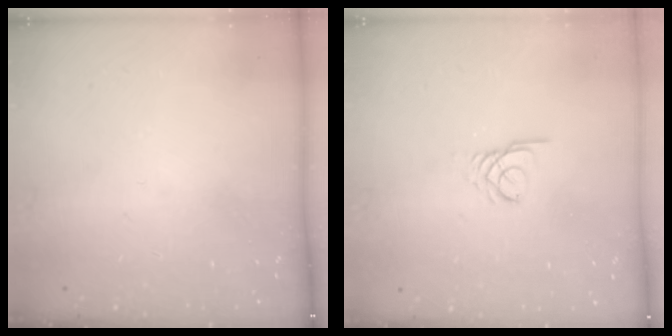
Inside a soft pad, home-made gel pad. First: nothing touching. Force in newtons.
{"total": 2.7, "press": 2.7, "slide": 0.3}